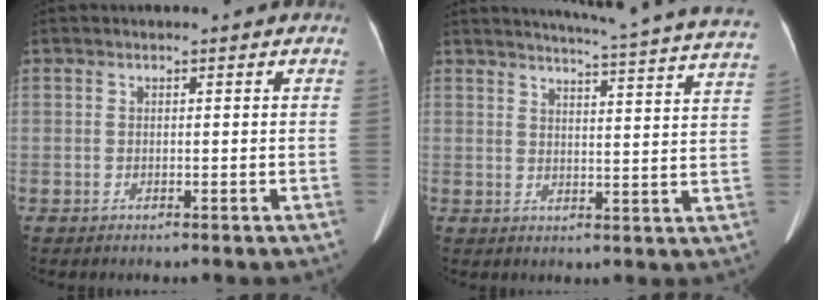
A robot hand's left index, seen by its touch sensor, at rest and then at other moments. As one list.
[{"total": 22.5, "force": [21.1, -0.9, 7.7], "torque": [-0.111, -0.076, 0.238]}]